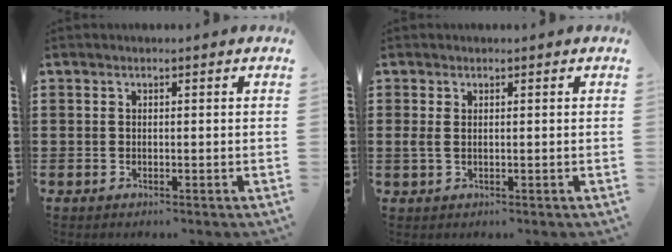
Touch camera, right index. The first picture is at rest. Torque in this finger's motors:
{"motor_torque": [0.23, 0.18, 0.02, 0.00]}